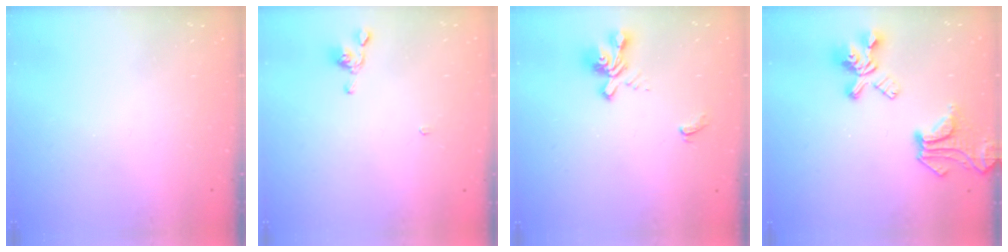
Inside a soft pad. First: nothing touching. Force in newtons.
{"total": 2.0, "press": 2.0, "slide": 0.3}
{"total": 2.4, "press": 2.1, "slide": 1.3}
{"total": 10.7, "press": 10.3, "slide": 2.8}